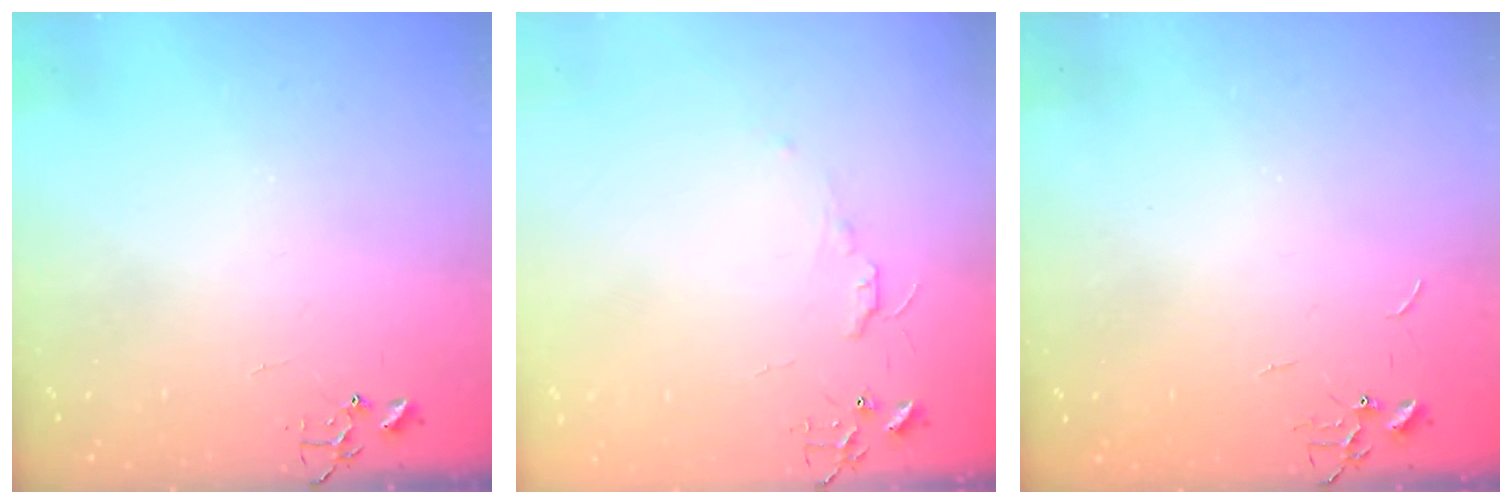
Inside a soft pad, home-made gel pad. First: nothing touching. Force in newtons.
{"total": 4.9, "press": 4.8, "slide": 0.7}
{"total": 0.6, "press": 0.6, "slide": 0.1}